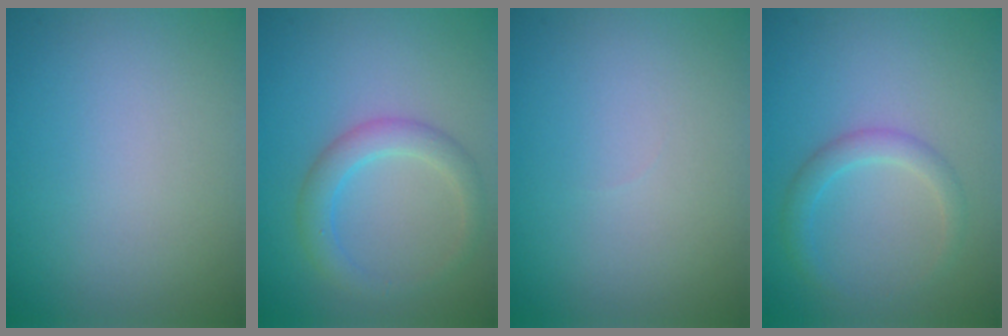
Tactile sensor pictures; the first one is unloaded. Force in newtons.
{"total": 2.8, "press": 2.8, "slide": 0.1}
{"total": 0.0}
{"total": 2.0, "press": 2.0, "slide": 0.1}